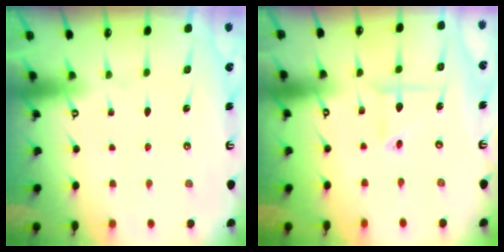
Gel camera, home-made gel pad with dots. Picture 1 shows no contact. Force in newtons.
{"total": 3.7, "press": 3.7, "slide": 0.5}